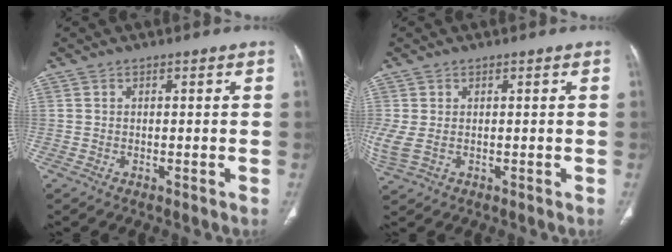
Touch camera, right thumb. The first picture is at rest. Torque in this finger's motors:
{"motor_torque": [2.00, 3.01, 1.28, 0.25, 0.26]}